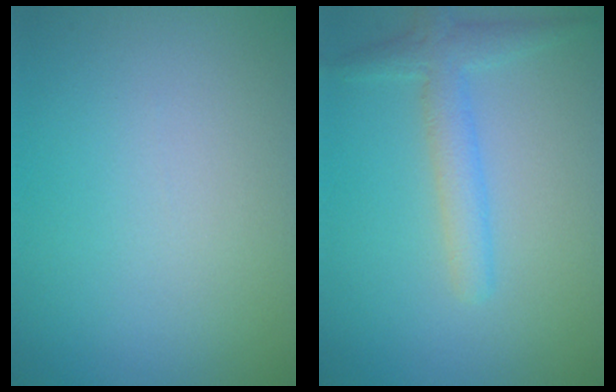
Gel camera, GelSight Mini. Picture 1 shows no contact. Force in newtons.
{"total": 2.8, "press": 2.8, "slide": 0.1}